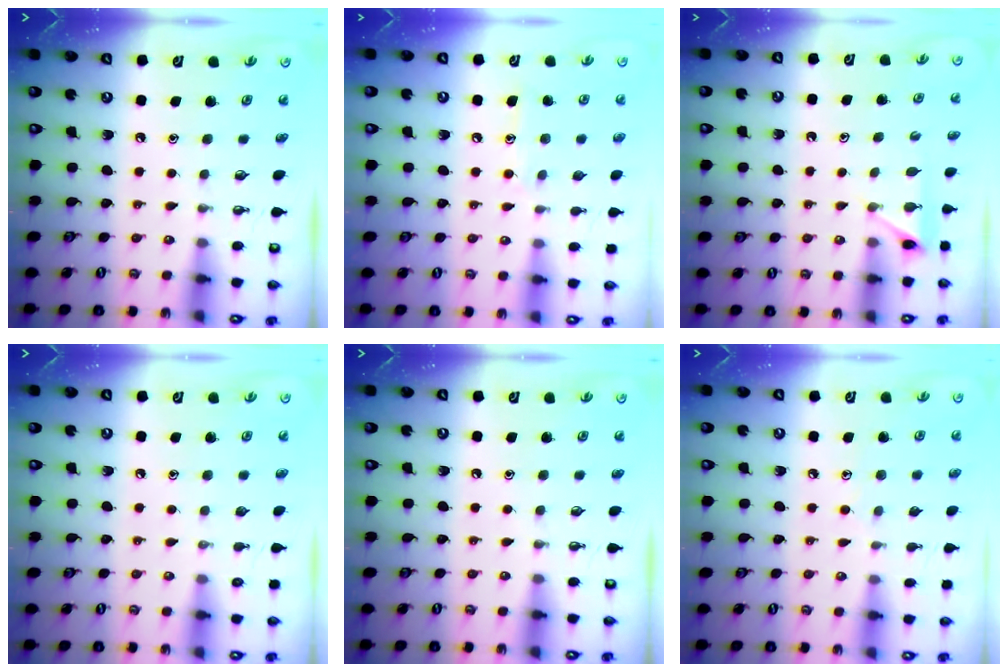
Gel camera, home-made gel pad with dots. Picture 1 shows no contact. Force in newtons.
{"total": 7.9, "press": 7.9, "slide": 0.4}
{"total": 3.7, "press": 3.7, "slide": 0.3}
{"total": 0.0}
{"total": 0.0}
{"total": 5.3, "press": 5.3, "slide": 0.5}